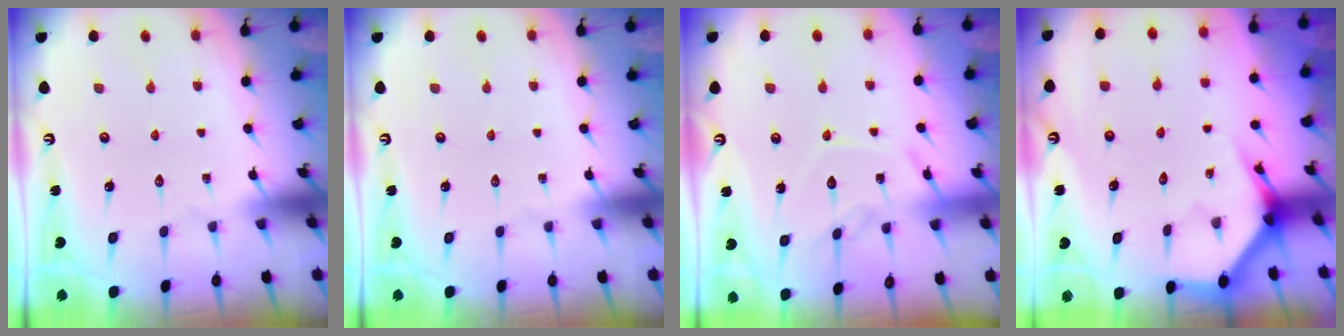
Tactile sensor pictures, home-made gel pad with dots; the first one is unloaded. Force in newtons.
{"total": 0.0}
{"total": 11.0, "press": 11.0, "slide": 0.3}
{"total": 3.9, "press": 3.9, "slide": 0.3}